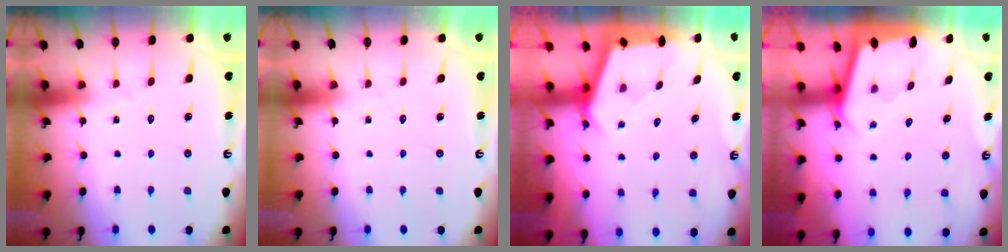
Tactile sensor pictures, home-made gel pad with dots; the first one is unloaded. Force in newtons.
{"total": 0.0}
{"total": 2.8, "press": 2.8, "slide": 0.3}
{"total": 2.1, "press": 2.1, "slide": 0.2}